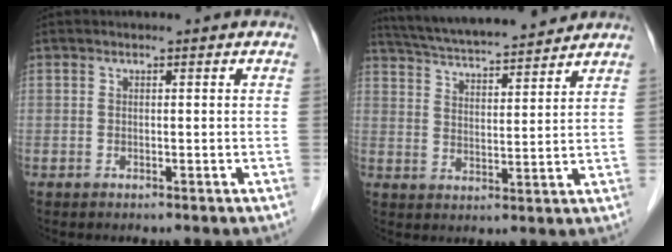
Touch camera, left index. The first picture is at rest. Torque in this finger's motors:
{"motor_torque": [0.04, -0.61, 0.24, 0.07]}